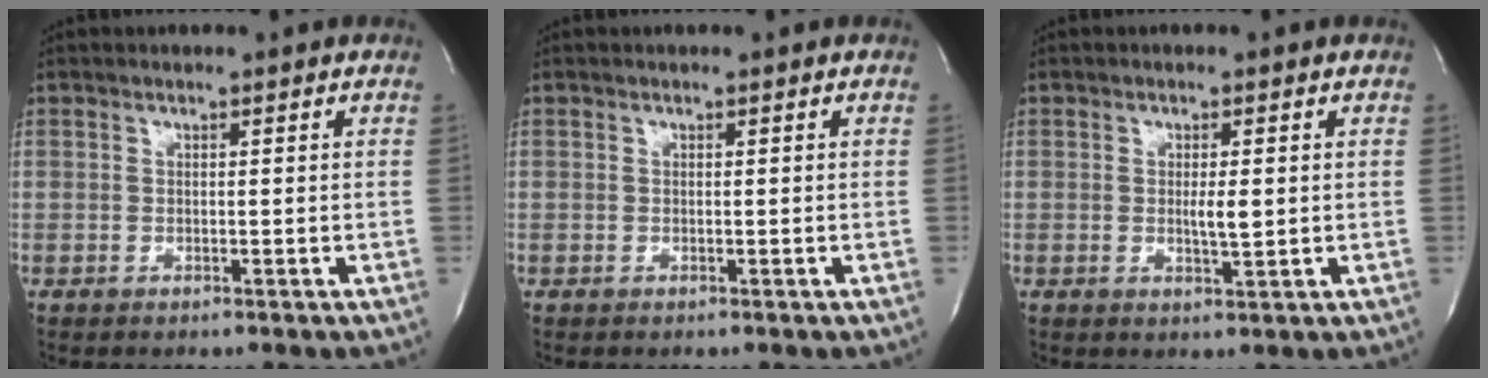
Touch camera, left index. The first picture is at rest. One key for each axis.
{"total": 0.0}
{"total": 2.7, "fx": 0.1, "fy": 0.4, "fz": 2.7, "tx": -0.048, "ty": -0.005, "tz": 0.002}